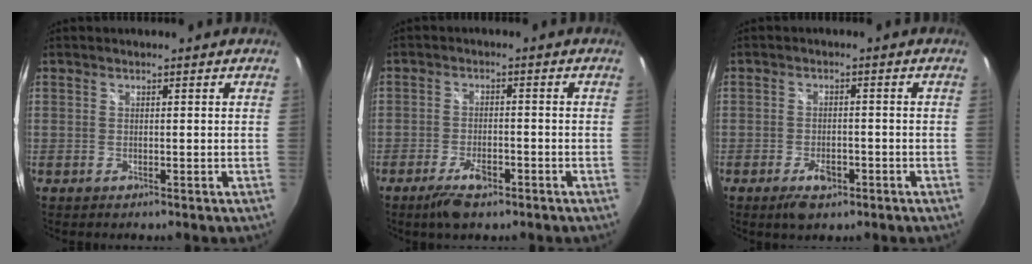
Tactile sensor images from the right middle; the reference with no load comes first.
{"total": 5.8, "force": [-3.9, 2.2, 3.7], "torque": [-0.090, -0.007, -0.067]}
{"total": 4.8, "force": [-2.9, 2.4, 3.0], "torque": [-0.065, -0.003, -0.045]}